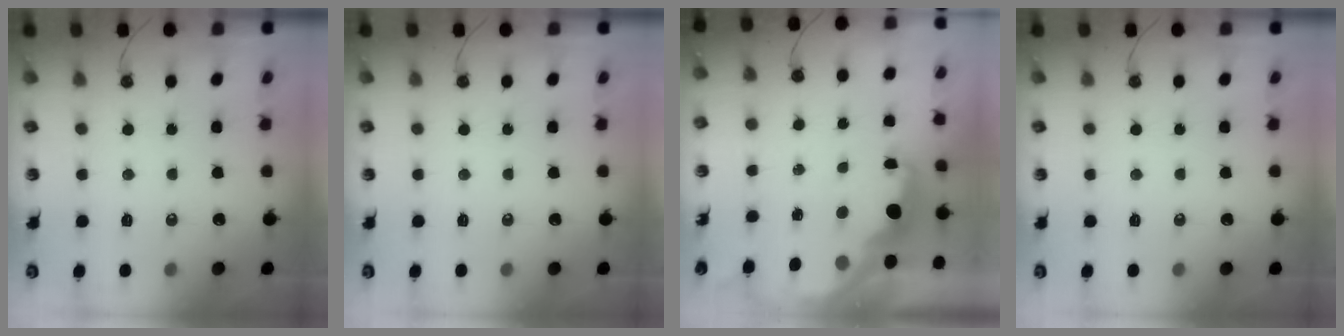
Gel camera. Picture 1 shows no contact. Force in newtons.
{"total": 0.0}
{"total": 2.6, "press": 2.5, "slide": 0.8}
{"total": 0.0}